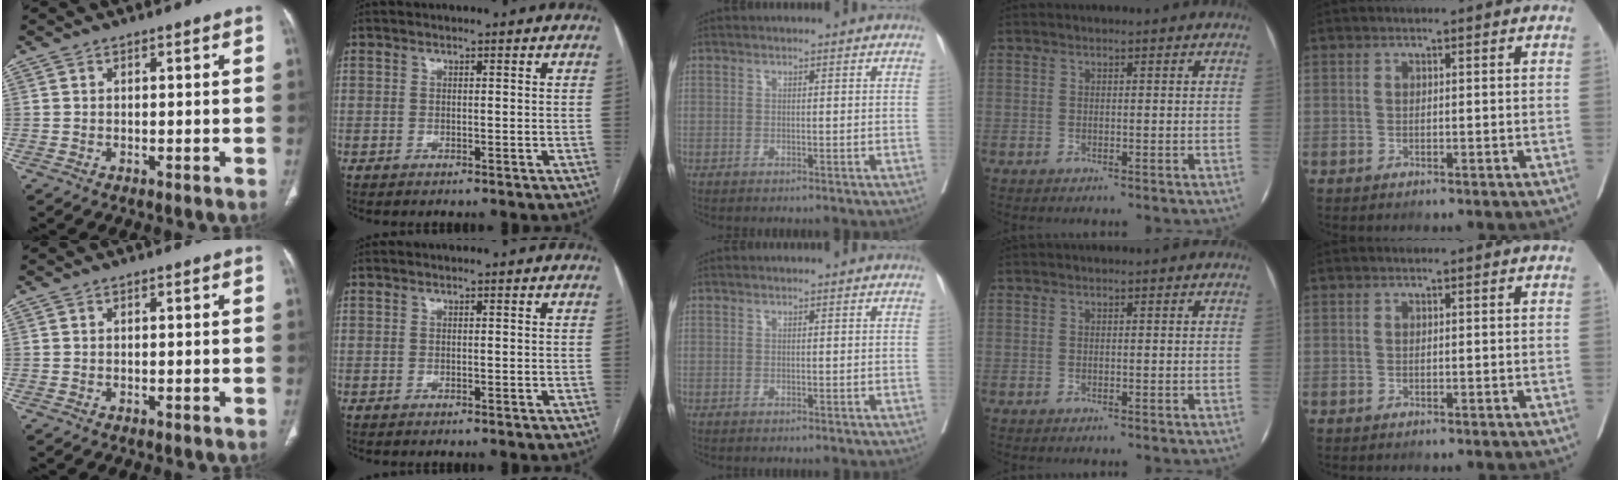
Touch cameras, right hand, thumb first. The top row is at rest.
{}